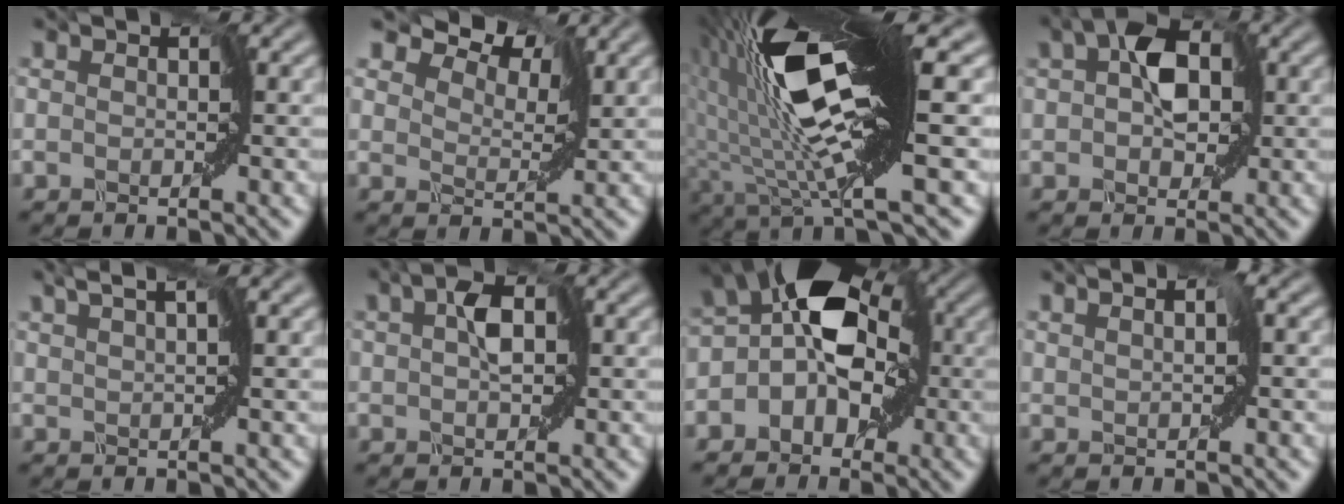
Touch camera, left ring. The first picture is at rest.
{"total": 5.0, "force": [4.0, 1.8, 2.2], "torque": [-0.041, 0.004, 0.068]}
{"total": 11.7, "force": [2.2, 1.8, 11.3], "torque": [-0.231, 0.007, 0.046]}
{"total": 4.1, "force": [1.4, 2.3, 3.1], "torque": [-0.048, 0.011, 0.026]}
{"total": 1.5, "force": [1.1, -0.6, 0.8], "torque": [-0.023, 0.001, 0.025]}
{"total": 2.2, "force": [1.0, 0.8, 1.8], "torque": [-0.037, 0.002, 0.021]}
{"total": 6.7, "force": [0.1, 4.0, 5.3], "torque": [-0.087, 0.012, -0.006]}
{"total": 0.7, "force": [0.5, -0.4, 0.3], "torque": [-0.015, -0.002, 0.014]}